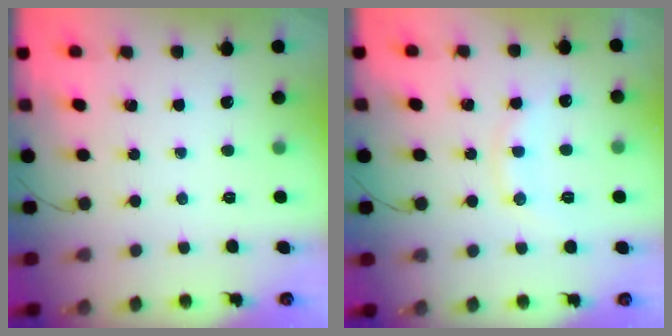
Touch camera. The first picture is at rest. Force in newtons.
{"total": 8.4, "press": 8.3, "slide": 0.7}